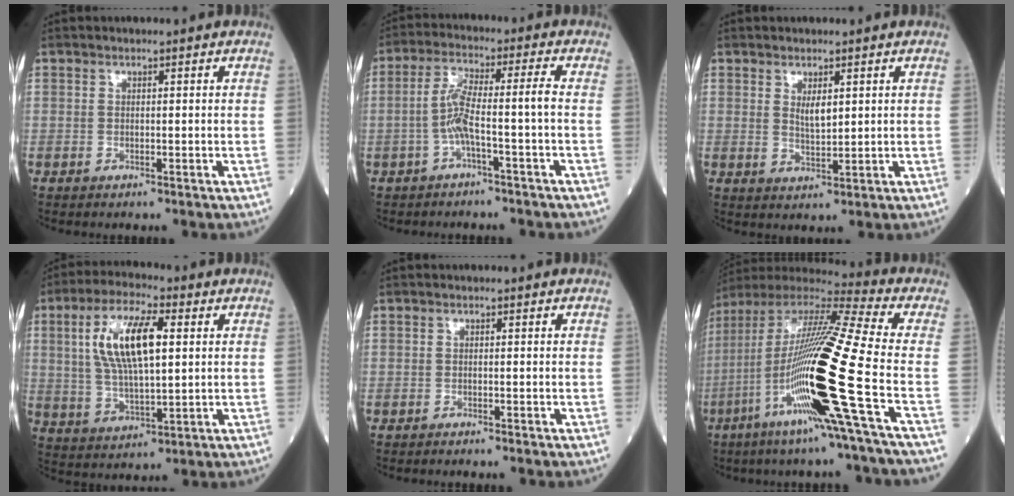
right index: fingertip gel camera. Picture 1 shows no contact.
{"total": 6.1, "force": [-2.0, -0.4, 5.7], "torque": [-0.118, 0.024, -0.036]}
{"total": 2.7, "force": [1.1, 0.8, 2.3], "torque": [-0.046, -0.006, 0.026]}
{"total": 12.1, "force": [2.9, 3.5, 11.2], "torque": [-0.231, 0.010, 0.056]}
{"total": 1.2, "force": [-1.0, -0.2, 0.5], "torque": [-0.006, 0.002, -0.011]}
{"total": 24.7, "force": [-7.3, -0.8, 23.6], "torque": [-0.457, -0.036, -0.153]}